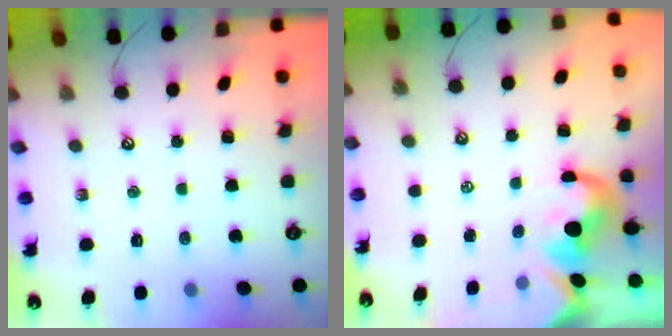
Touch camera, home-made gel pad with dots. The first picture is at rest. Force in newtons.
{"total": 2.9, "press": 2.7, "slide": 1.1}